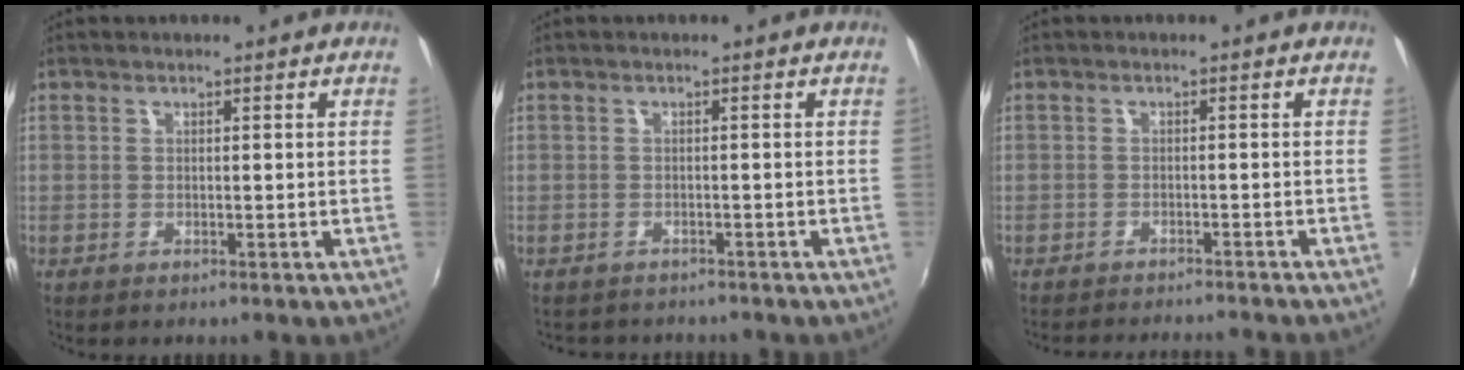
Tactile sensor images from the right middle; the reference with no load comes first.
{"total": 3.2, "force": [-2.9, 1.2, 0.6], "torque": [-0.019, -0.012, -0.041]}
{"total": 6.9, "force": [-6.5, 0.0, 2.5], "torque": [-0.058, -0.010, -0.095]}